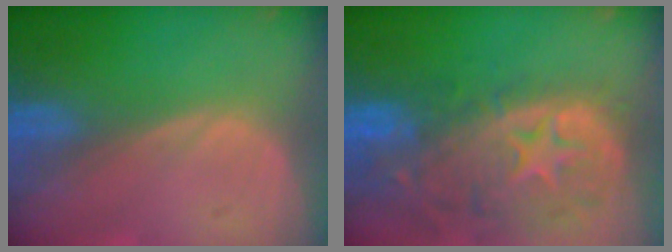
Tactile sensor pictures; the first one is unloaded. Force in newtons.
{"total": 13.7, "press": 11.3, "slide": 7.9}